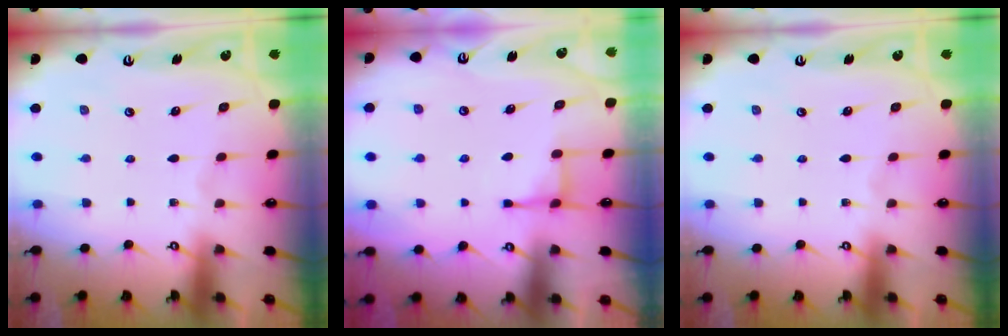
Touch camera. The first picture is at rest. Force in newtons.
{"total": 3.7, "press": 3.7, "slide": 0.6}
{"total": 0.0}